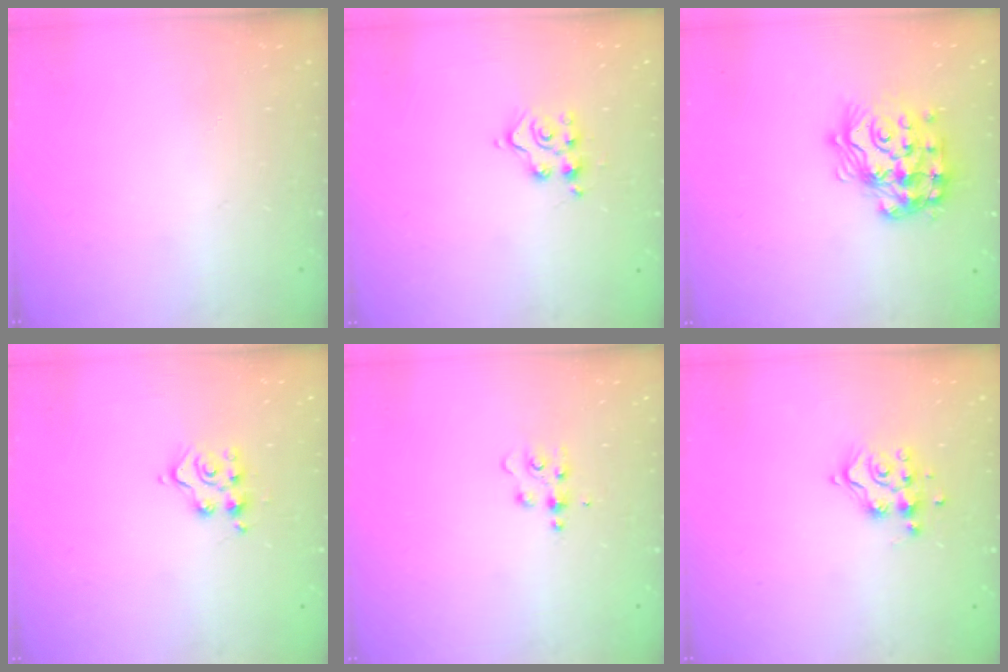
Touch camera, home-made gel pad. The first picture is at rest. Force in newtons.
{"total": 5.7, "press": 5.7, "slide": 0.2}
{"total": 19.6, "press": 19.5, "slide": 1.4}
{"total": 5.7, "press": 5.7, "slide": 0.2}
{"total": 4.6, "press": 4.6, "slide": 0.6}
{"total": 11.8, "press": 11.7, "slide": 1.0}